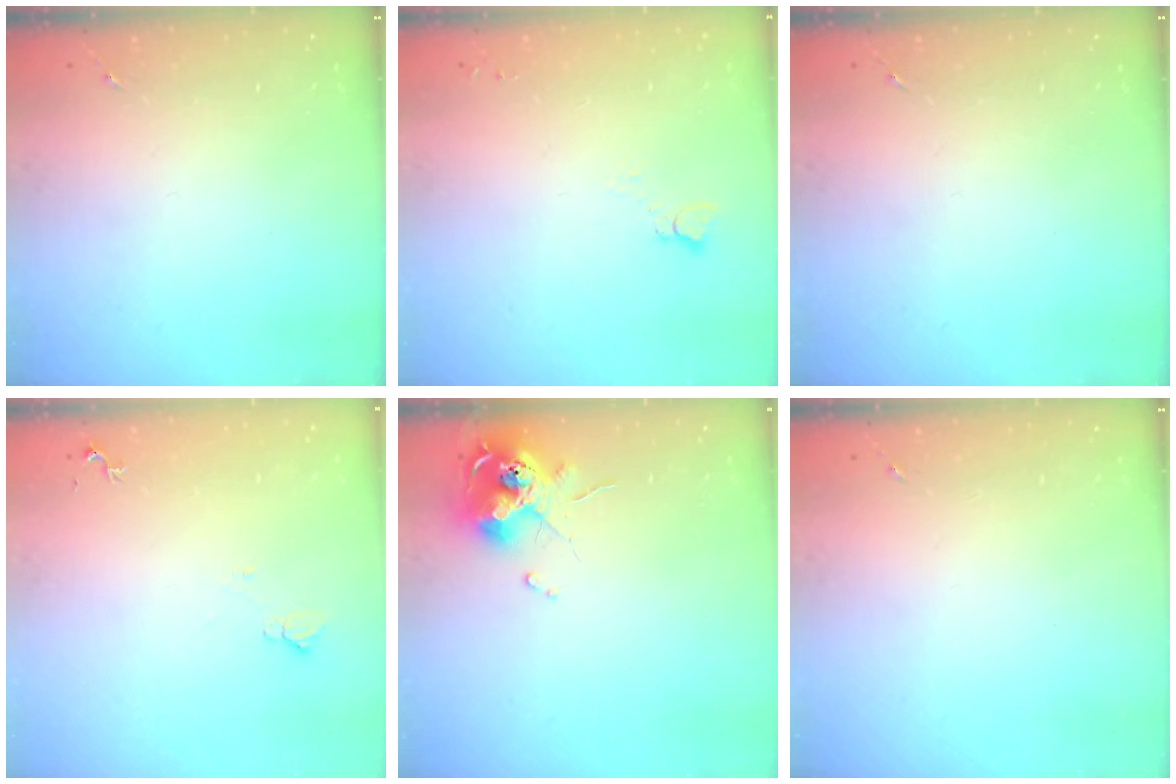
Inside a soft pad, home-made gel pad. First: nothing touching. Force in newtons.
{"total": 2.5, "press": 2.5, "slide": 0.2}
{"total": 0.0}
{"total": 5.1, "press": 5.1, "slide": 0.7}
{"total": 13.5, "press": 13.4, "slide": 1.2}
{"total": 0.0}